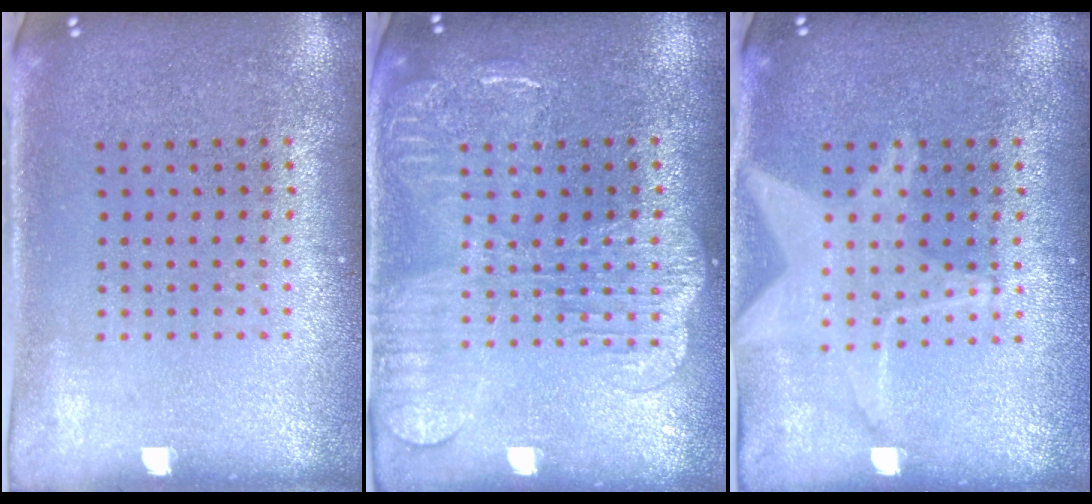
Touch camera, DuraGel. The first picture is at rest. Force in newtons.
{"total": 2.0, "press": 2.0, "slide": 0.4}
{"total": 2.8, "press": 2.8, "slide": 0.3}